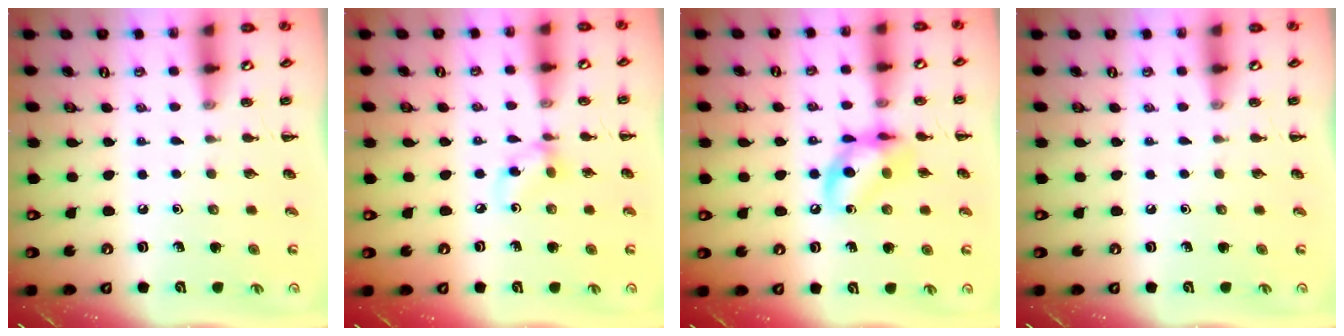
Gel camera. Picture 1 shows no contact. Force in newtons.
{"total": 6.1, "press": 6.1, "slide": 0.6}
{"total": 12.6, "press": 12.4, "slide": 2.2}
{"total": 0.0}